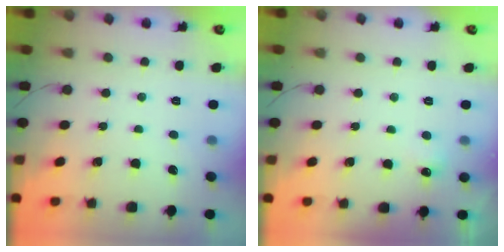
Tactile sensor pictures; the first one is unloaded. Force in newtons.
{"total": 12.4, "press": 4.3, "slide": 11.6}